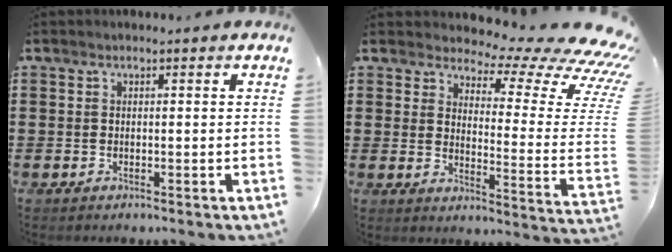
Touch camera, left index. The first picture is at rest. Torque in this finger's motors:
{"motor_torque": [2.14, 0.00, 0.38, -0.04]}